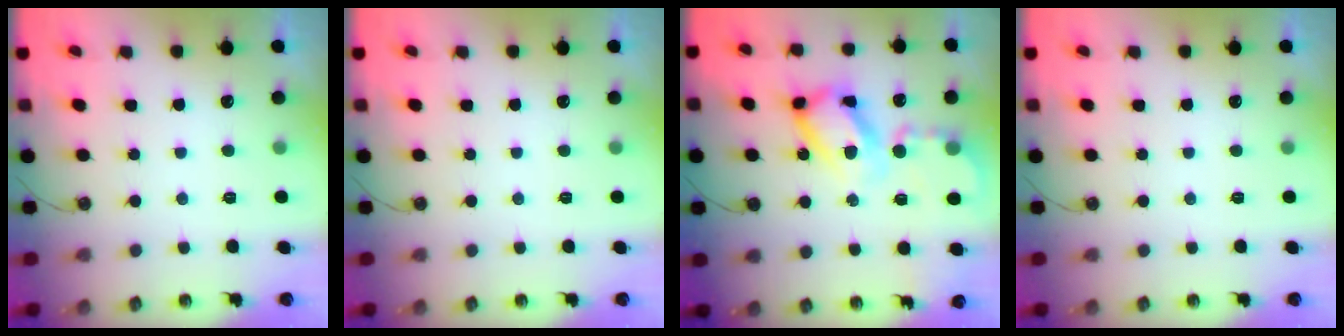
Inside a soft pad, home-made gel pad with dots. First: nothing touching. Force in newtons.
{"total": 0.0}
{"total": 16.4, "press": 16.3, "slide": 1.6}
{"total": 0.0}